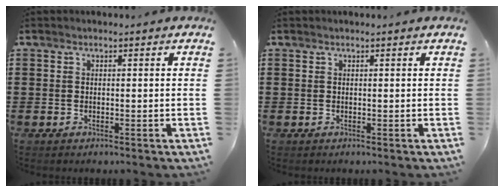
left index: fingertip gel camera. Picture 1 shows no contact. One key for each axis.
{"total": 0.0}